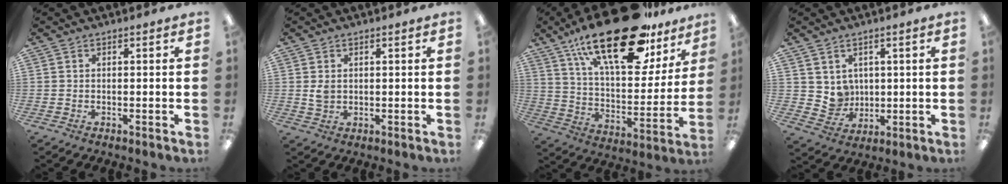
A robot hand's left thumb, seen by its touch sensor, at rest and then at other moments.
{"total": 2.7, "force": [0.7, 2.0, 1.7], "torque": [-0.027, 0.001, 0.010]}
{"total": 27.7, "force": [18.4, 10.8, 17.8], "torque": [-0.286, -0.101, 0.307]}
{"total": 5.9, "force": [2.9, 5.2, 0.4], "torque": [-0.016, -0.023, 0.061]}